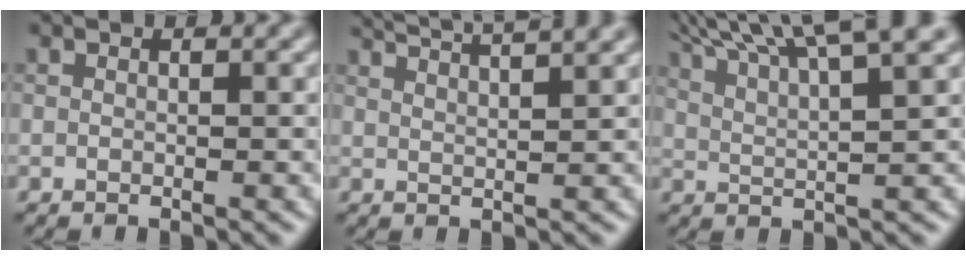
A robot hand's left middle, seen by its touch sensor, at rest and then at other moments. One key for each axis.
{"total": 7.4, "fx": 5.9, "fy": 2.0, "fz": 4.0, "tx": -0.036, "ty": 0.040, "tz": 0.053}
{"total": 9.6, "fx": 7.2, "fy": 2.1, "fz": 6.0, "tx": -0.085, "ty": 0.036, "tz": 0.078}